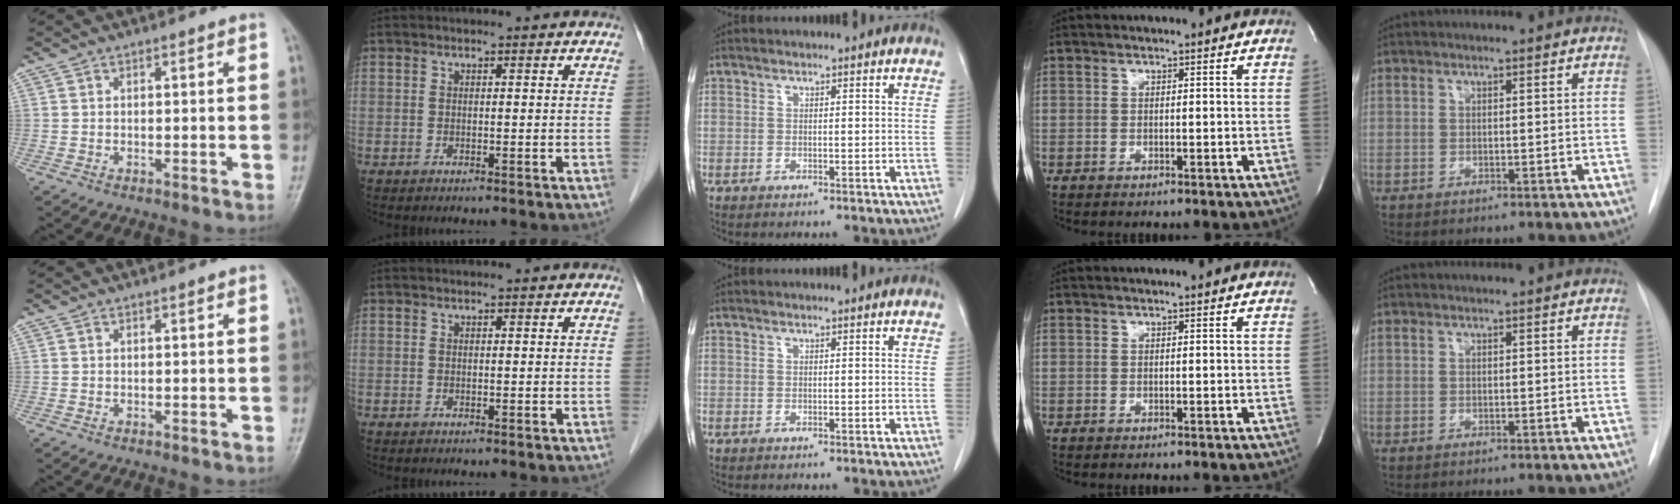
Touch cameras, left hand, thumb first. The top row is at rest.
{}